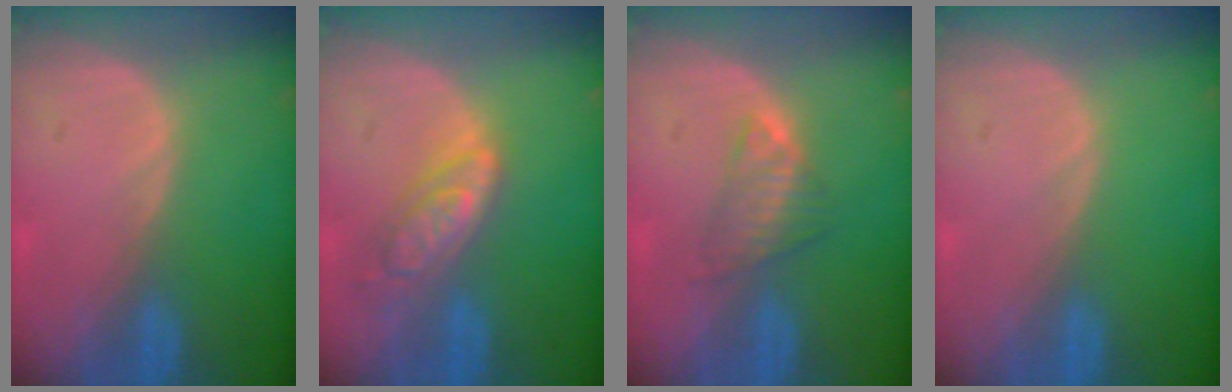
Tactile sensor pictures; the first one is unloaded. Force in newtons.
{"total": 6.3, "press": 5.6, "slide": 2.9}
{"total": 3.7, "press": 3.6, "slide": 0.7}
{"total": 0.0}